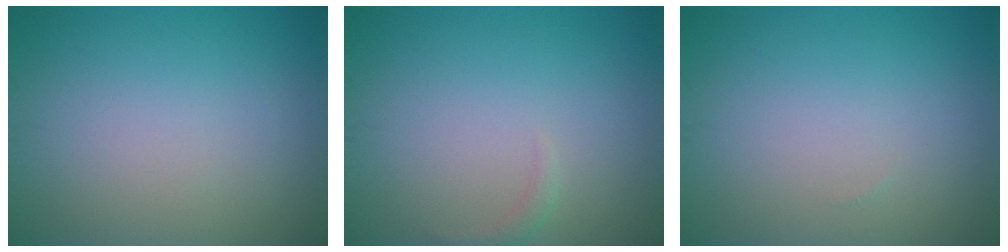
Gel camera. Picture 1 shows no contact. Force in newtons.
{"total": 0.8, "press": 0.7, "slide": 0.1}
{"total": 0.0}